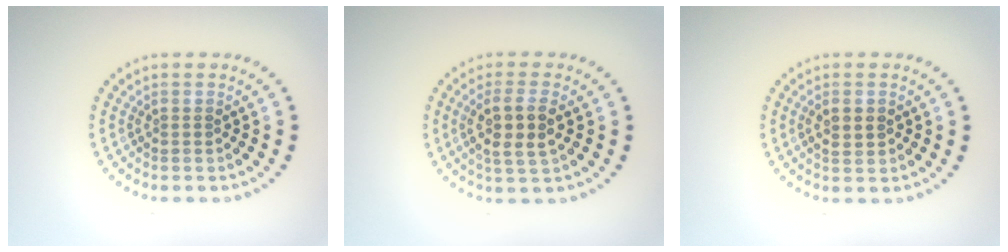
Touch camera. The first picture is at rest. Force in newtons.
{"total": 3.5, "press": 3.3, "slide": 1.2}
{"total": 1.6, "press": 1.6, "slide": 0.1}